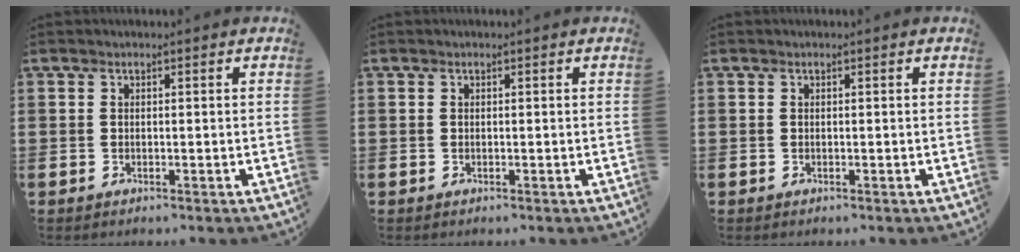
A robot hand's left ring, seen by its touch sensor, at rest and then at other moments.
{"total": 0.0}
{"total": 0.0}